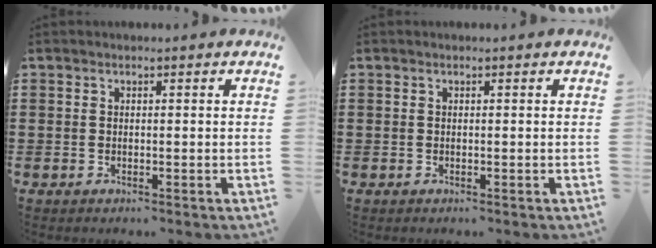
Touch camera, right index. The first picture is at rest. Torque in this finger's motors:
{"motor_torque": [0.00, 0.00, 0.00, 0.00]}